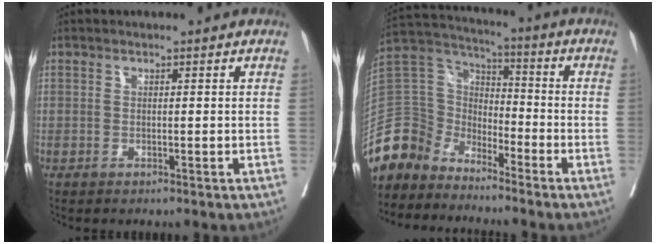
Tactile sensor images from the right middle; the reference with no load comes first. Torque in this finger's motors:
{"motor_torque": [1.18, -0.96, 0.56, 0.09]}